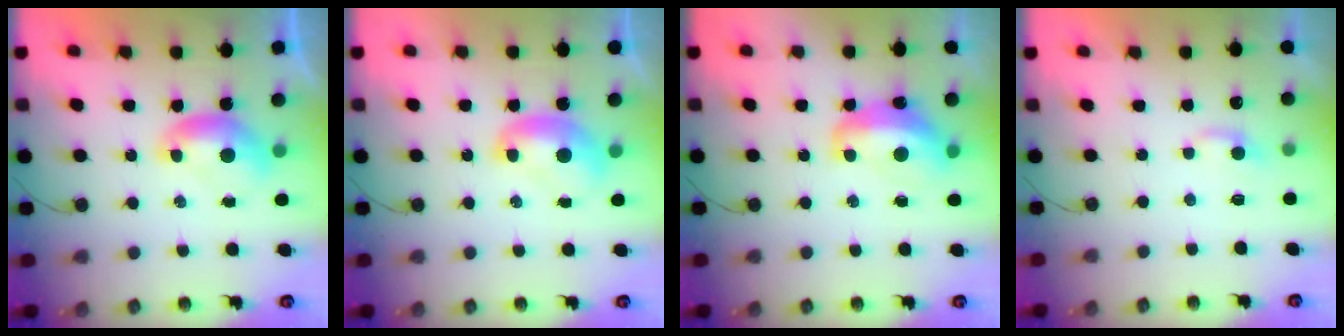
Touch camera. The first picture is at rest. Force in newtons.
{"total": 1.9, "press": 1.9, "slide": 0.2}
{"total": 6.7, "press": 6.6, "slide": 1.1}
{"total": 2.5, "press": 2.4, "slide": 0.4}